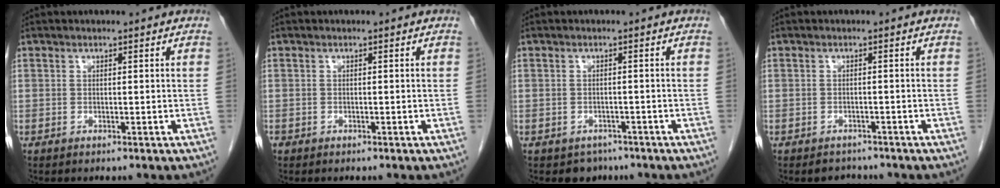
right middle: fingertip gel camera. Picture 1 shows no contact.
{"total": 0.6, "force": [-0.4, 0.5, 0.1], "torque": [-0.006, 0.003, -0.007]}
{"total": 2.5, "force": [-1.8, 1.7, 0.2], "torque": [-0.008, 0.004, -0.023]}
{"total": 2.1, "force": [-1.8, 1.0, -0.1], "torque": [-0.005, -0.001, -0.026]}